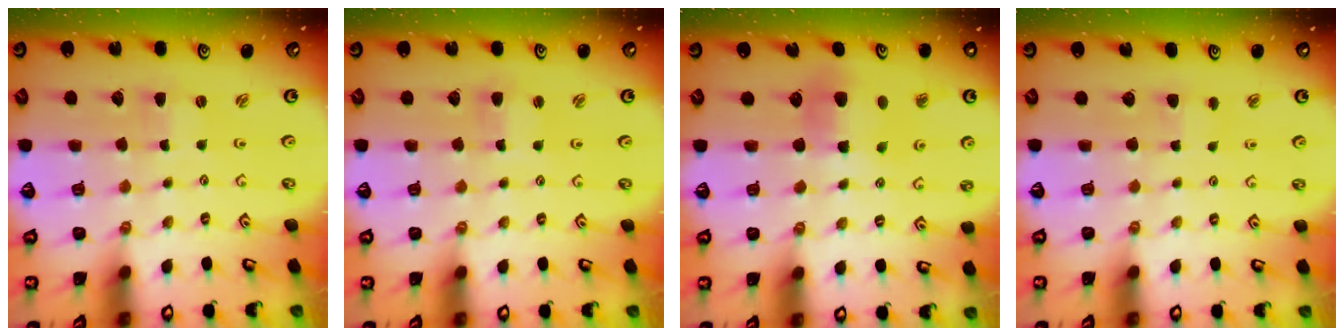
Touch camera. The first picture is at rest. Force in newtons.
{"total": 1.0, "press": 1.0, "slide": 0.2}
{"total": 7.3, "press": 7.2, "slide": 0.8}
{"total": 3.8, "press": 3.8, "slide": 0.5}